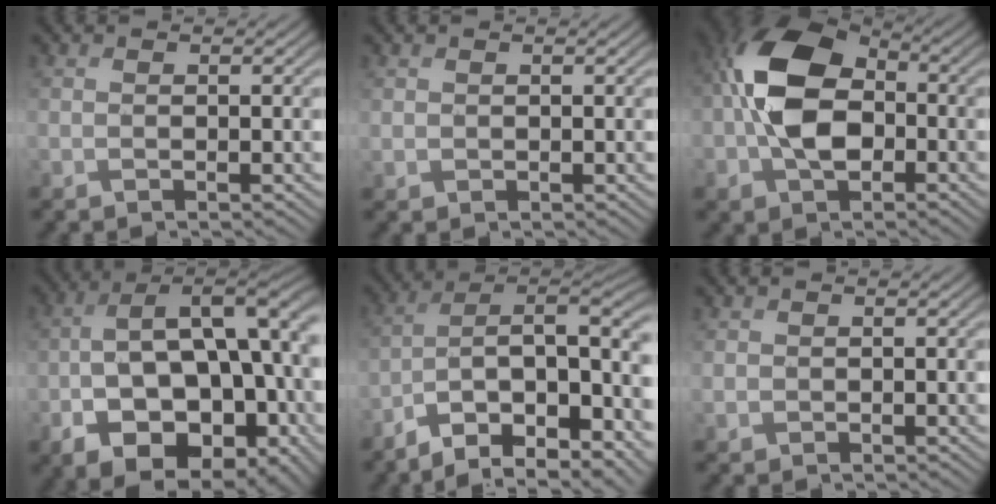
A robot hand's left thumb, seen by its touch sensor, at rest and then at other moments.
{"total": 1.0, "force": [0.5, 0.8, 0.1], "torque": [-0.006, -0.003, 0.012]}
{"total": 11.5, "force": [-0.9, 7.5, 8.6], "torque": [-0.180, 0.013, -0.035]}
{"total": 16.6, "force": [-3.7, 9.7, 12.9], "torque": [-0.202, -0.016, -0.048]}
{"total": 15.1, "force": [-6.6, 6.6, 11.8], "torque": [-0.191, -0.013, -0.106]}
{"total": 1.2, "force": [0.4, 1.1, 0.2], "torque": [-0.010, -0.004, 0.009]}